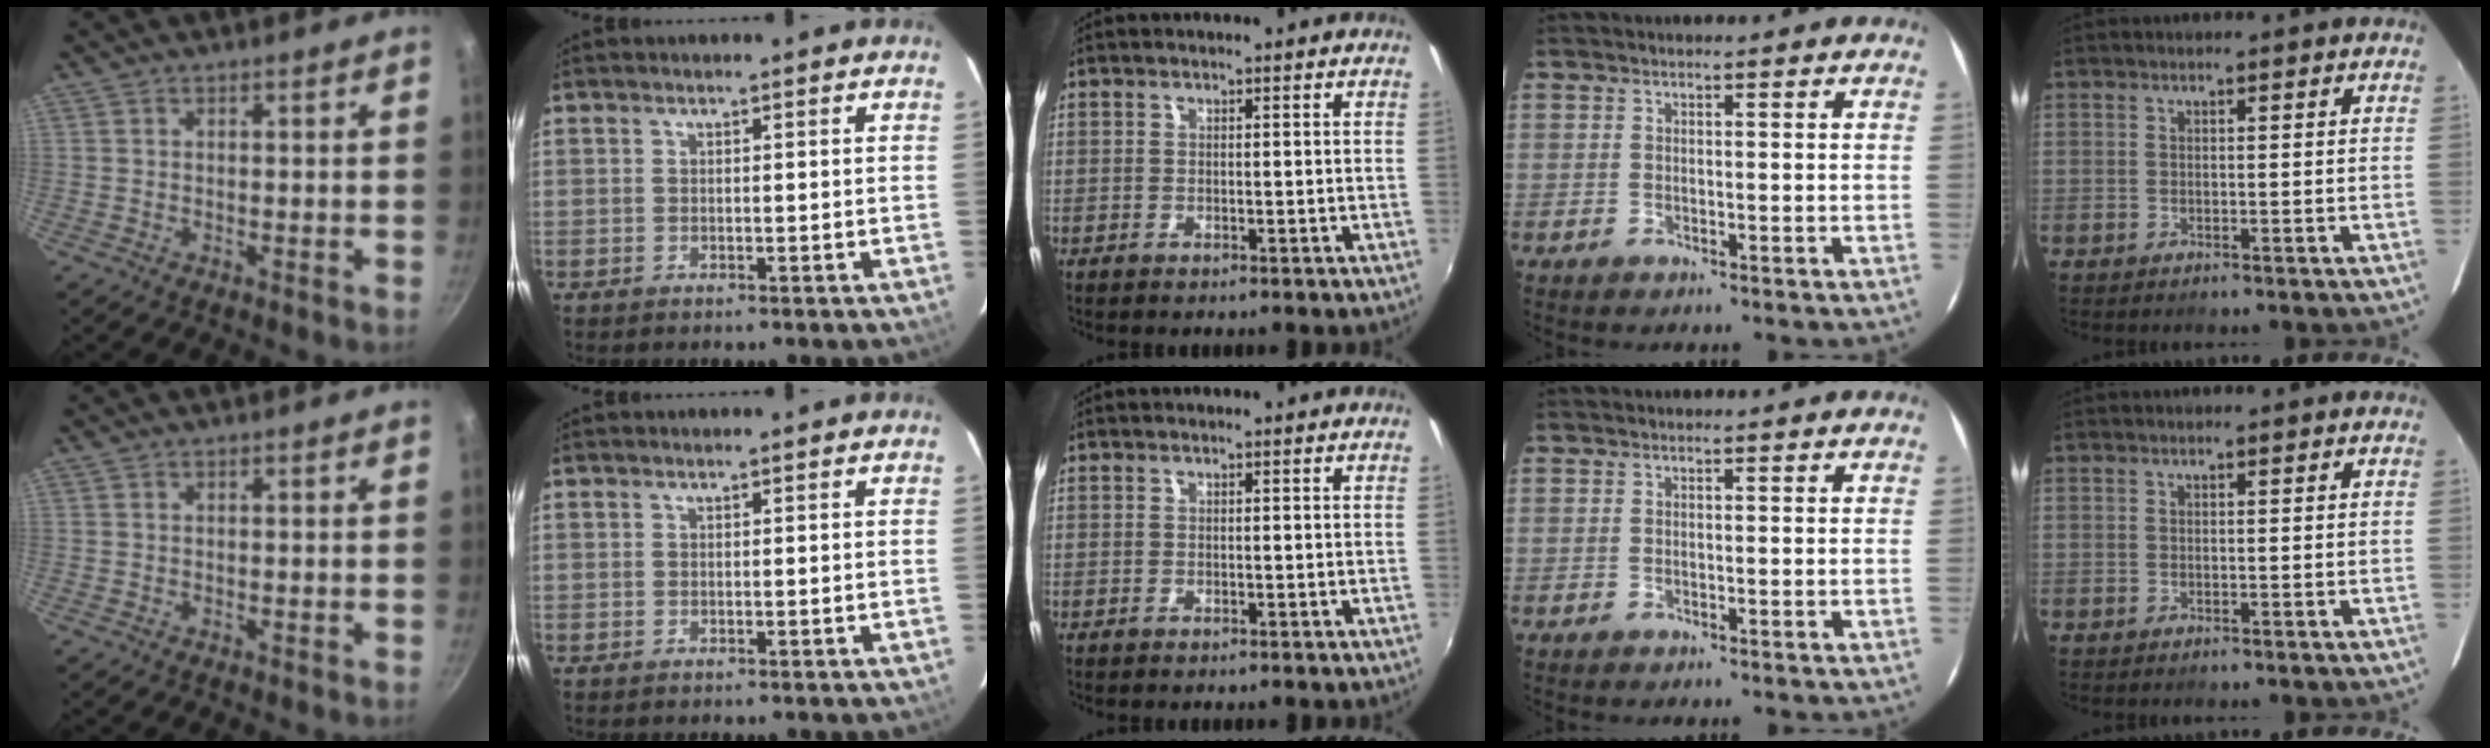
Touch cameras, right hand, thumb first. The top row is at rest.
{}